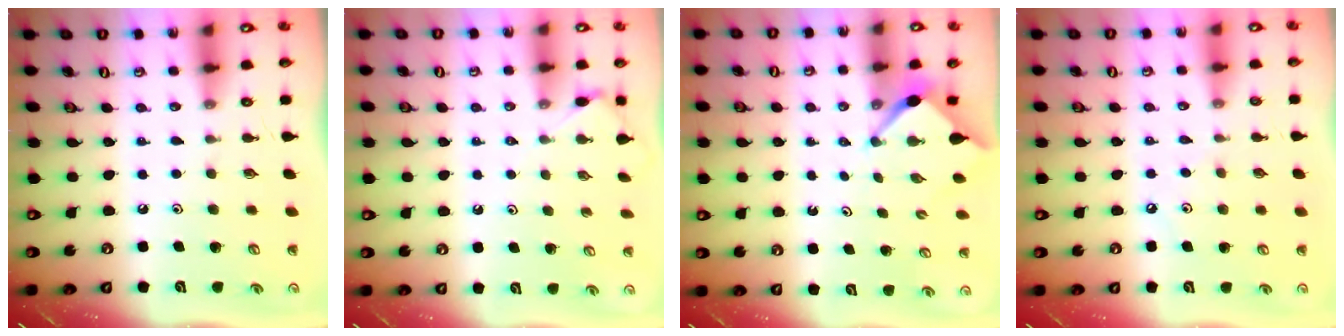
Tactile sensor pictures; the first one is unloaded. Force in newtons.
{"total": 3.3, "press": 3.2, "slide": 0.6}
{"total": 4.0, "press": 4.0, "slide": 0.4}
{"total": 3.1, "press": 3.1, "slide": 0.4}